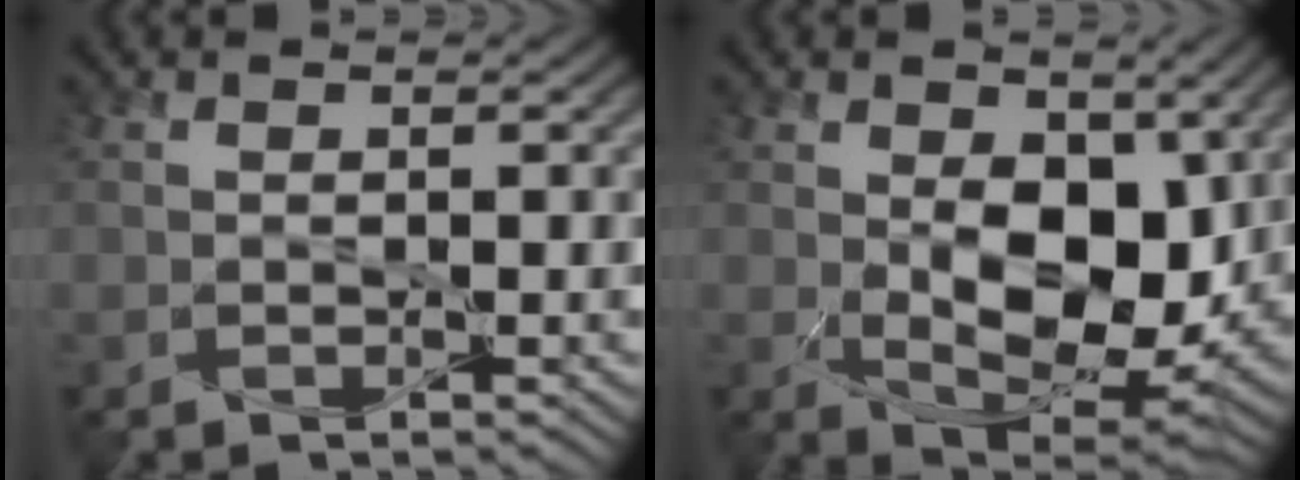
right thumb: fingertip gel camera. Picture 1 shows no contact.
{"total": 11.1, "force": [0.3, 6.4, 9.0], "torque": [-0.170, -0.018, 0.015]}